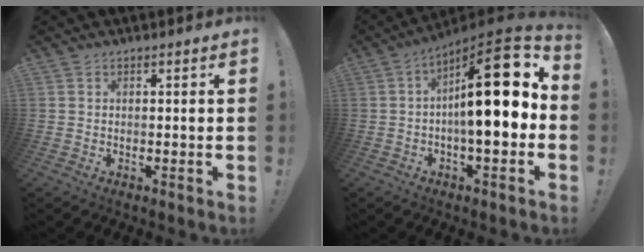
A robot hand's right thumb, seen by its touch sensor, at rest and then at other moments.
{"total": 20.5, "force": [2.1, 5.8, 19.5], "torque": [-0.285, -0.014, 0.026]}